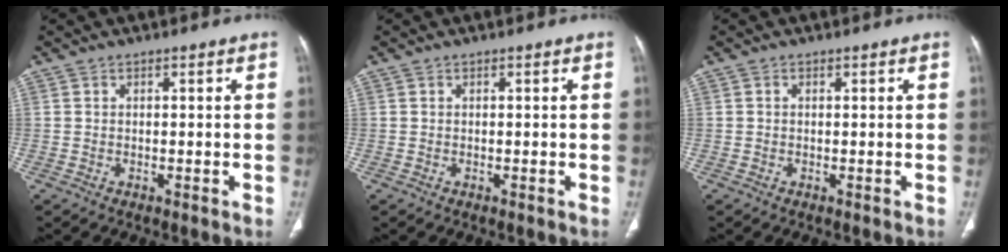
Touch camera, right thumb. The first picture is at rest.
{"total": 0.0}
{"total": 0.0}